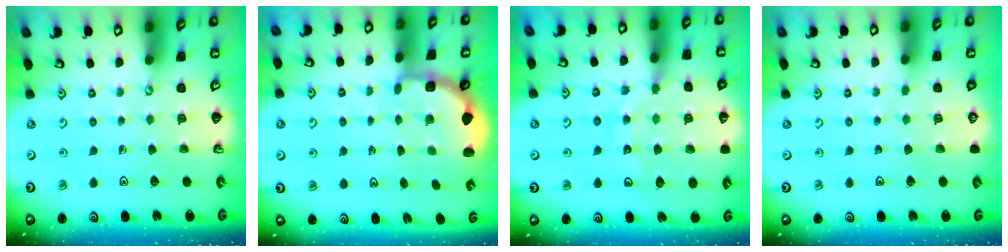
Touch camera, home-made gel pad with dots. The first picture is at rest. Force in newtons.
{"total": 2.9, "press": 2.5, "slide": 1.4}
{"total": 12.5, "press": 12.2, "slide": 3.0}
{"total": 0.0}